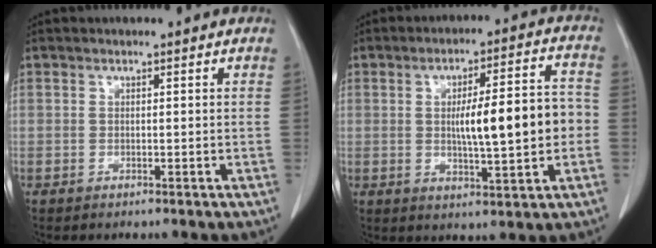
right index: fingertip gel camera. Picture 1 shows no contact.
{"total": 12.0, "force": [-0.7, 2.0, 11.8], "torque": [-0.182, 0.018, -0.005]}